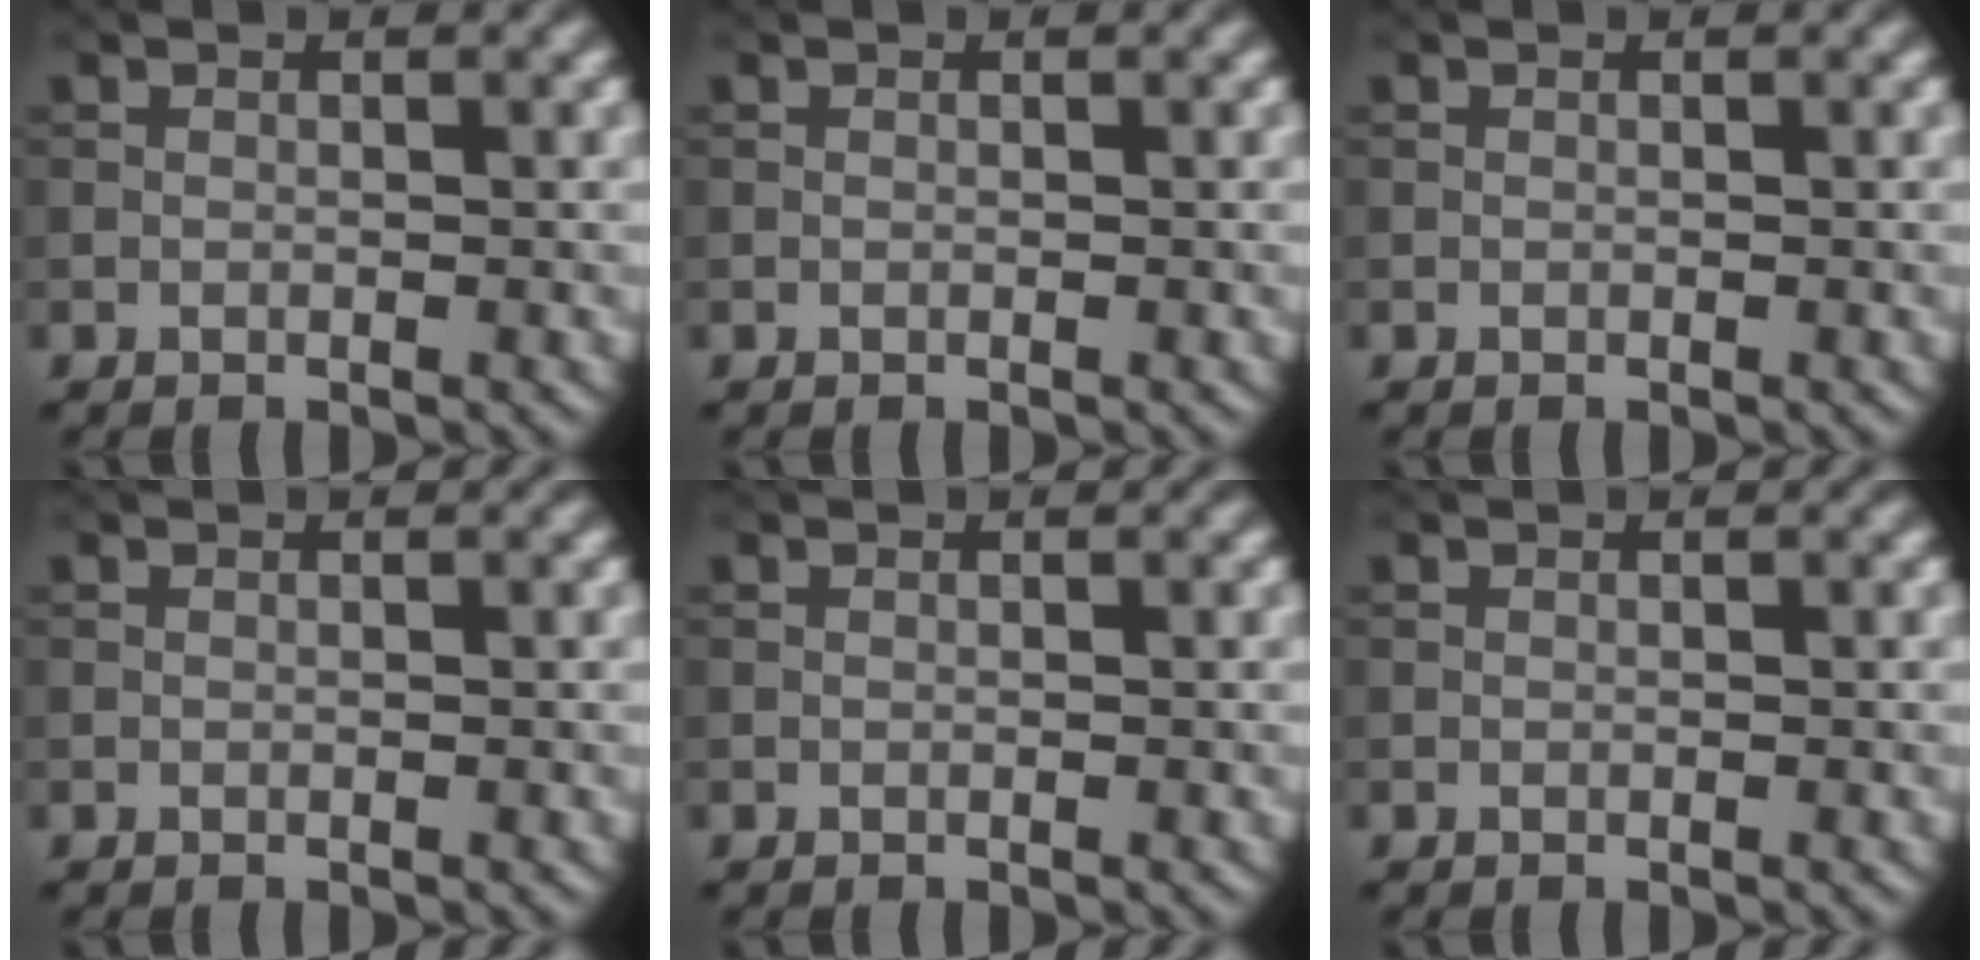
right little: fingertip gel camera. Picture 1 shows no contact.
{"total": 0.0}
{"total": 0.0}
{"total": 0.0}
{"total": 0.0}
{"total": 0.0}